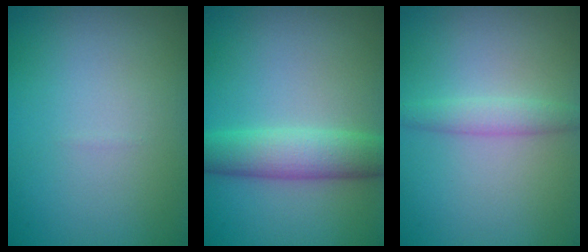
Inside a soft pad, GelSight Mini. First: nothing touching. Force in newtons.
{"total": 4.4, "press": 4.4, "slide": 0.3}
{"total": 1.9, "press": 1.9, "slide": 0.0}